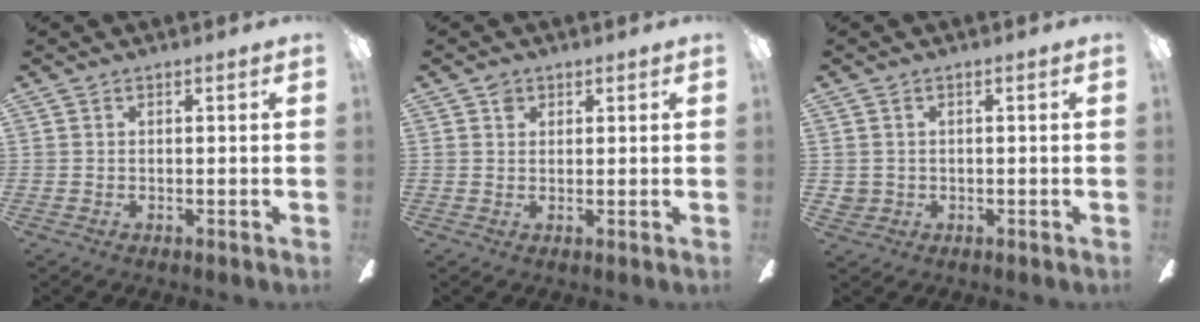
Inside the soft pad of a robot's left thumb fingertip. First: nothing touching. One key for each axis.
{"total": 2.2, "fx": 1.4, "fy": 1.5, "fz": 0.6, "tx": -0.007, "ty": -0.001, "tz": 0.026}
{"total": 2.2, "fx": 0.8, "fy": 2.0, "fz": 0.5, "tx": -0.013, "ty": 0.003, "tz": 0.015}